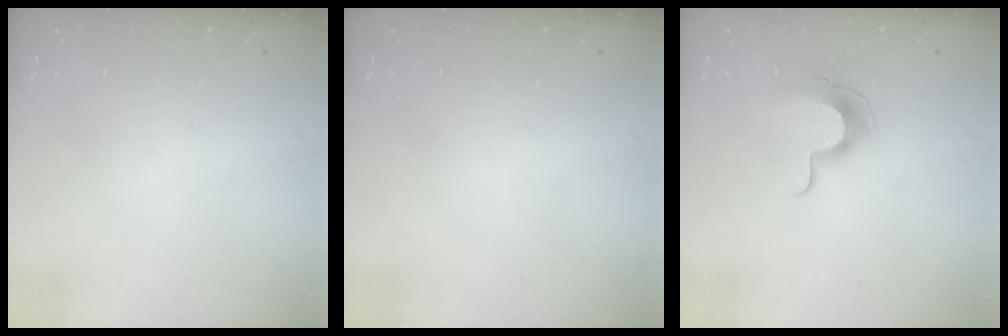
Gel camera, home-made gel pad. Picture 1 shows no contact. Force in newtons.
{"total": 0.0}
{"total": 10.5, "press": 10.5, "slide": 0.5}